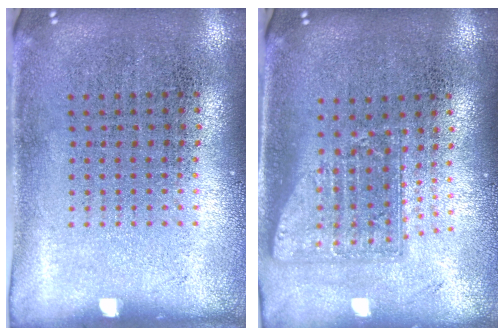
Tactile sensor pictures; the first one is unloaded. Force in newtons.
{"total": 1.7, "press": 1.3, "slide": 1.1}